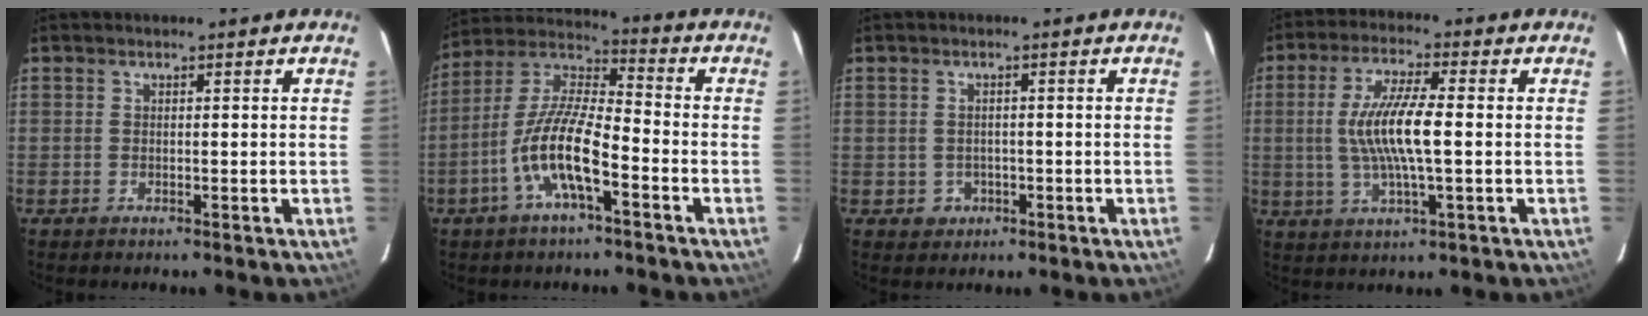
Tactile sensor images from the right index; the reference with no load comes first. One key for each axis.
{"total": 12.4, "fx": -5.4, "fy": 3.0, "fz": 10.8, "tx": -0.222, "ty": 0.002, "tz": -0.109}
{"total": 2.9, "fx": -0.8, "fy": 2.7, "fz": 0.5, "tx": -0.013, "ty": 0.004, "tz": -0.006}
{"total": 10.5, "fx": -0.2, "fy": 1.7, "fz": 10.3, "tx": -0.199, "ty": -0.001, "tz": -0.004}